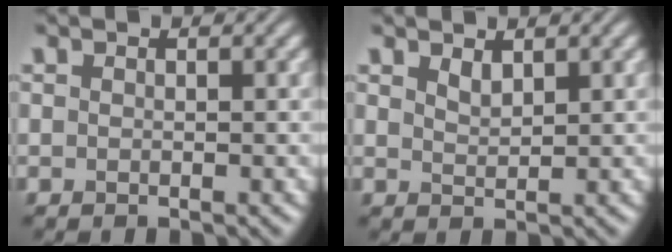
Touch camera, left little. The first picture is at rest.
{"total": 1.3, "force": [1.1, 0.4, 0.6], "torque": [-0.015, -0.002, 0.023]}